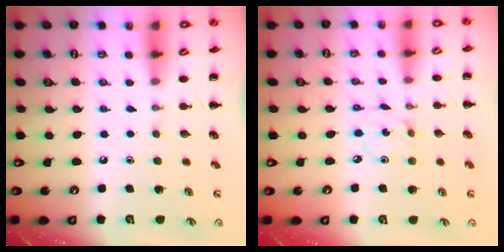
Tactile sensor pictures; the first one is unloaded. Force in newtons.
{"total": 1.0, "press": 1.0, "slide": 0.2}